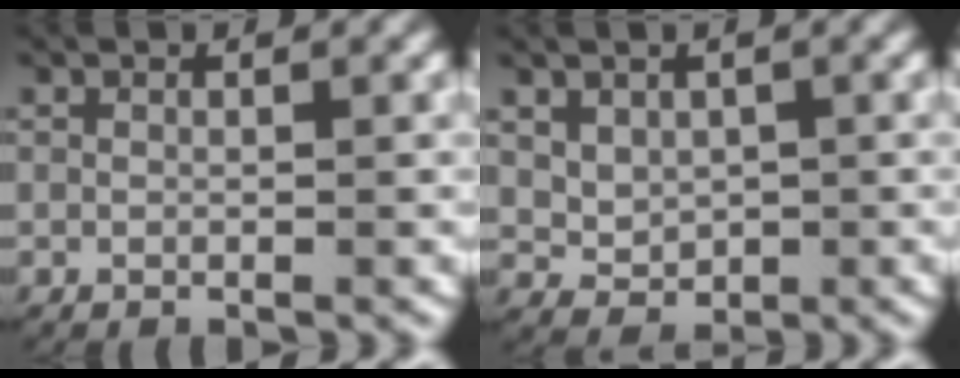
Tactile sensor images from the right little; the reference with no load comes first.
{"total": 2.7, "force": [0.4, 2.3, 1.4], "torque": [-0.031, -0.014, 0.021]}